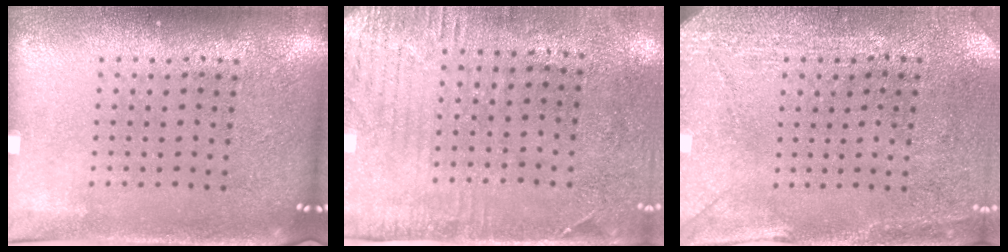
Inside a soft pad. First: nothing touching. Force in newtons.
{"total": 2.9, "press": 2.3, "slide": 1.7}
{"total": 2.9, "press": 2.4, "slide": 1.6}